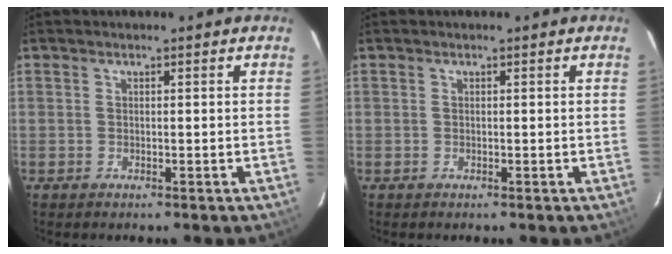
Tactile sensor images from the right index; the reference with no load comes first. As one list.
[{"total": 0.0}]